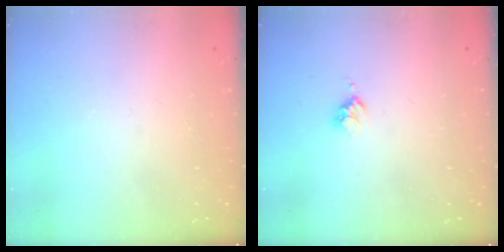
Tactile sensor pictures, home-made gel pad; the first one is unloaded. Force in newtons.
{"total": 2.5, "press": 2.5, "slide": 0.3}